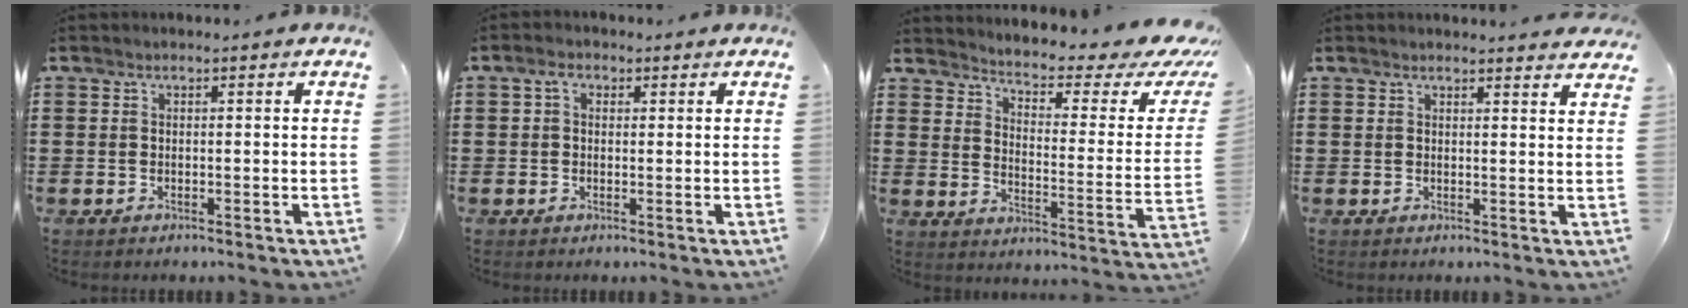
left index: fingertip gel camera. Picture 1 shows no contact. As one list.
[{"total": 2.1, "force": [0.6, 1.5, 1.2], "torque": [-0.029, 0.010, 0.008]}, {"total": 3.7, "force": [2.8, 0.3, 2.4], "torque": [-0.054, -0.035, 0.036]}, {"total": 1.9, "force": [1.9, 0.0, 0.2], "torque": [-0.001, -0.006, 0.035]}]